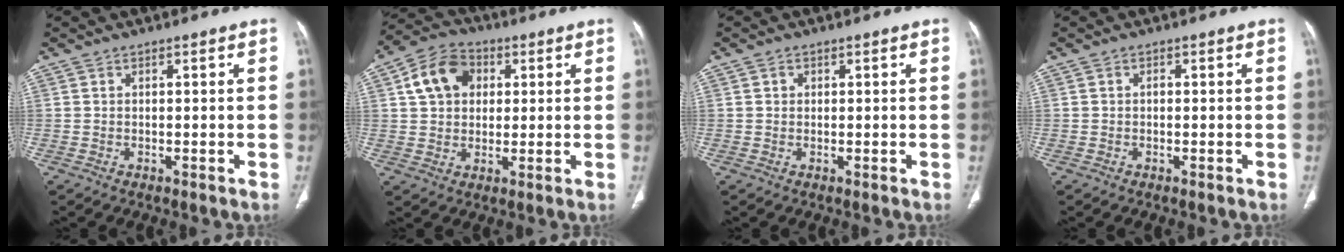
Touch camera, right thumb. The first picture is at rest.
{"total": 10.4, "force": [2.9, 7.9, 6.1], "torque": [-0.089, 0.009, 0.043]}
{"total": 0.8, "force": [0.2, 0.7, 0.3], "torque": [-0.001, 0.002, 0.002]}
{"total": 0.6, "force": [-0.1, 0.4, 0.4], "torque": [-0.005, 0.002, -0.005]}